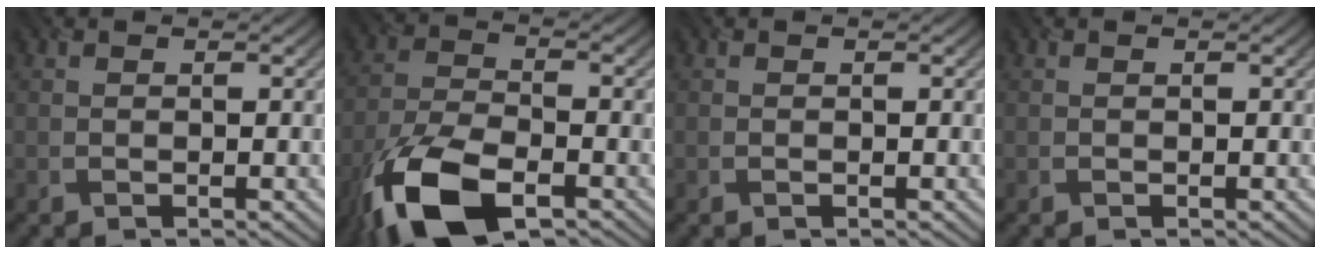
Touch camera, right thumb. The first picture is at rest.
{"total": 13.2, "force": [-7.6, 5.8, 9.1], "torque": [-0.205, -0.027, -0.156]}
{"total": 0.0}
{"total": 0.0}